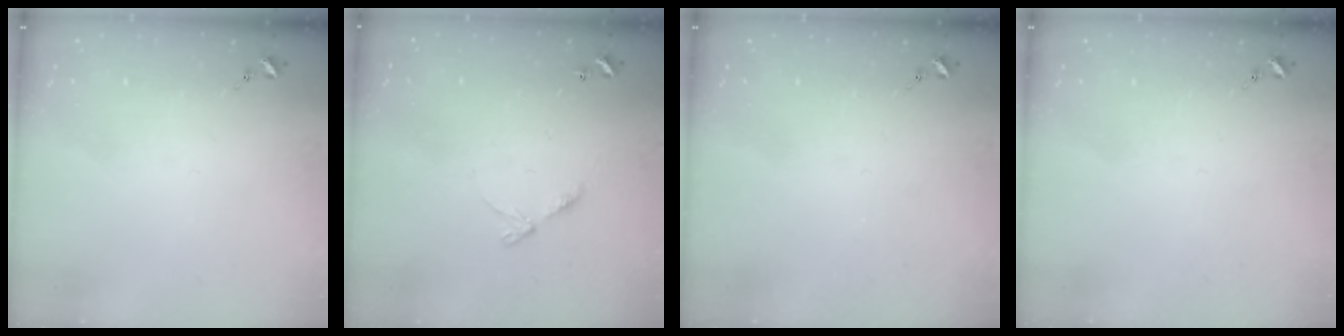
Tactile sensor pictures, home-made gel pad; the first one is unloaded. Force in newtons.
{"total": 6.1, "press": 6.0, "slide": 0.6}
{"total": 0.0}
{"total": 0.0}